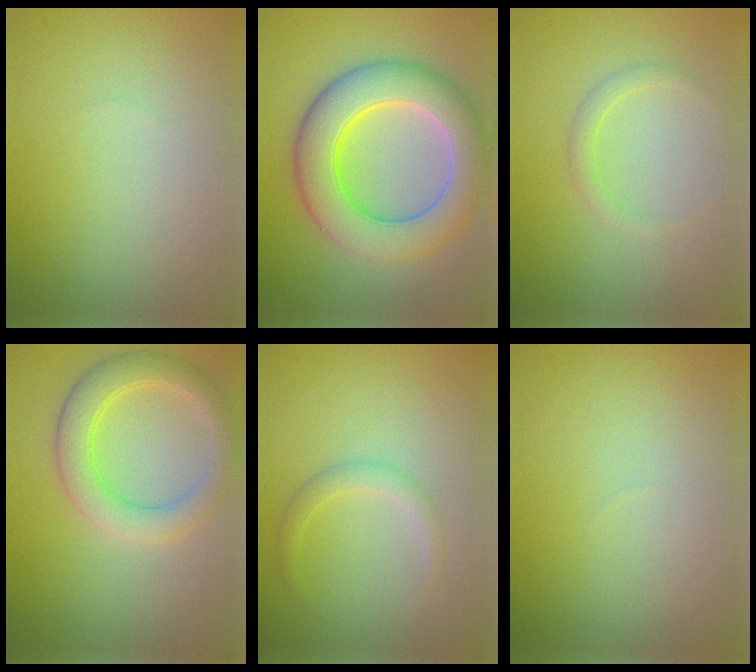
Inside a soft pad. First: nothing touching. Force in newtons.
{"total": 8.6, "press": 8.6, "slide": 0.4}
{"total": 1.2, "press": 1.2, "slide": 0.0}
{"total": 4.4, "press": 4.4, "slide": 0.3}
{"total": 1.5, "press": 1.5, "slide": 0.0}
{"total": 0.0}